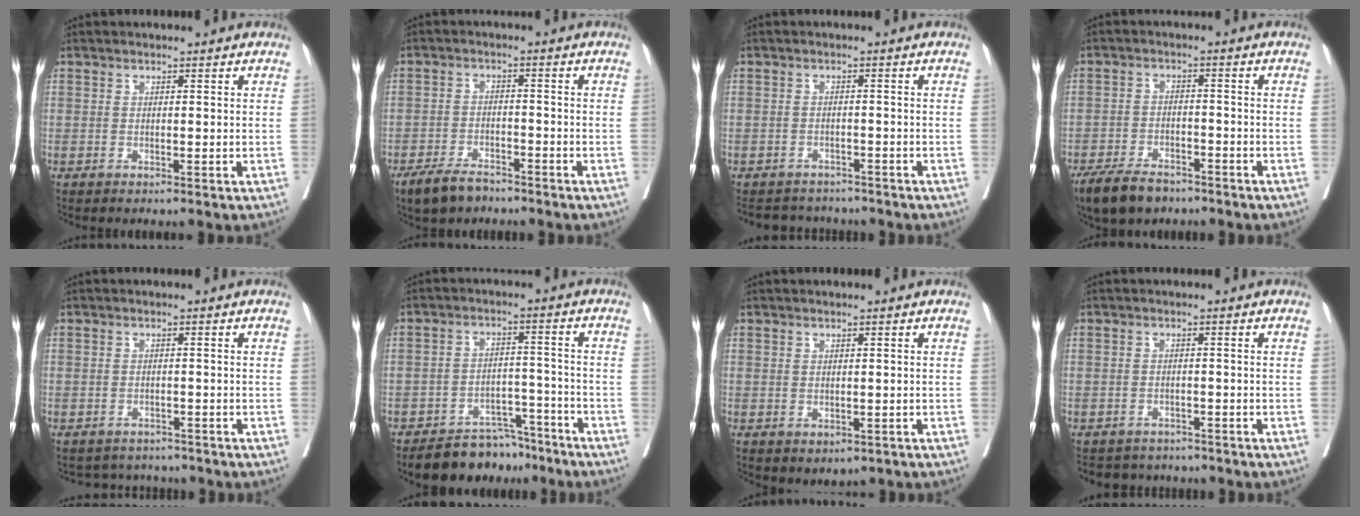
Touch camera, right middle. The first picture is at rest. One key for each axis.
{"total": 5.8, "fx": -4.6, "fy": 2.3, "fz": 2.7, "tx": -0.054, "ty": -0.006, "tz": -0.080}
{"total": 7.0, "fx": -6.6, "fy": 2.2, "fz": 0.7, "tx": -0.009, "ty": 0.005, "tz": -0.087}
{"total": 8.0, "fx": -6.2, "fy": 3.5, "fz": 3.7, "tx": -0.065, "ty": -0.007, "tz": -0.107}
{"total": 4.6, "fx": -4.2, "fy": 1.6, "fz": -0.3, "tx": 0.007, "ty": 0.008, "tz": -0.056}
{"total": 9.0, "fx": -8.1, "fy": 3.5, "fz": 1.8, "tx": -0.009, "ty": 0.020, "tz": -0.127}
{"total": 2.1, "fx": -0.7, "fy": 1.5, "fz": 1.2, "tx": -0.010, "ty": -0.003, "tz": 0.004}
{"total": 5.8, "fx": -5.4, "fy": 2.2, "fz": 0.2, "tx": 0.000, "ty": 0.004, "tz": -0.070}